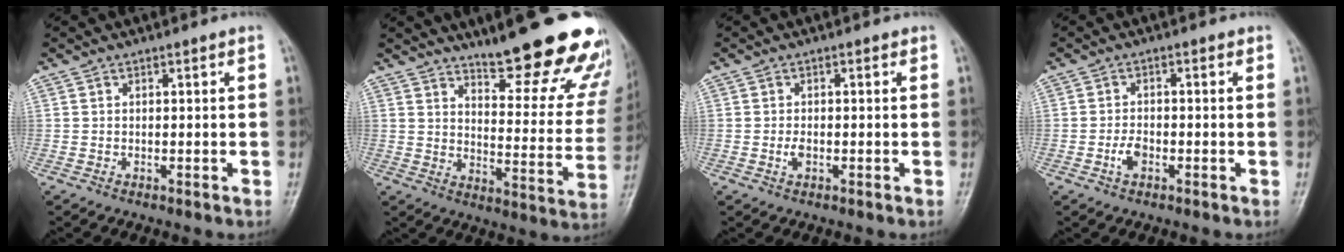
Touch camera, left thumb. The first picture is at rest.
{"total": 24.2, "force": [18.3, 6.2, 14.5], "torque": [-0.146, -0.114, 0.235]}
{"total": 1.7, "force": [-0.4, 1.0, 1.3], "torque": [-0.020, 0.000, -0.008]}
{"total": 2.8, "force": [-1.2, 1.7, 1.9], "torque": [-0.035, 0.007, -0.026]}